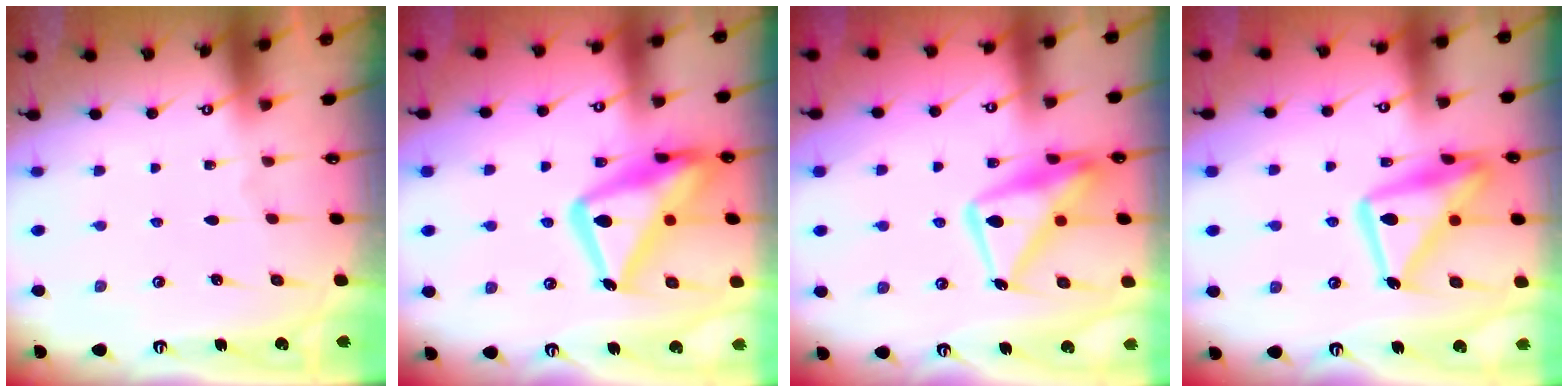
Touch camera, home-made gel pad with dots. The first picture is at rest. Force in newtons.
{"total": 22.0, "press": 21.9, "slide": 1.9}
{"total": 16.5, "press": 16.4, "slide": 1.5}
{"total": 17.9, "press": 17.9, "slide": 1.2}